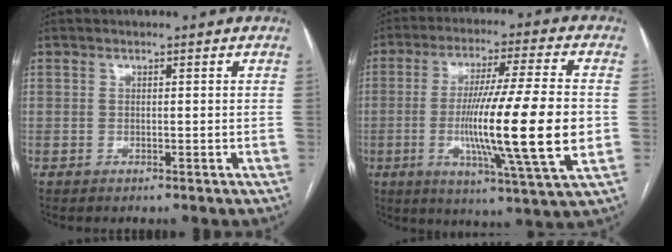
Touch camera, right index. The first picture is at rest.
{"total": 18.8, "force": [-2.4, -0.3, 18.7], "torque": [-0.314, -0.015, -0.045]}